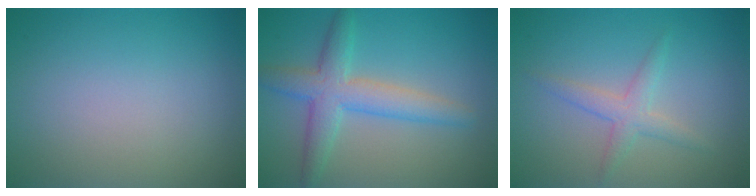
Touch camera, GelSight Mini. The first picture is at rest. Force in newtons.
{"total": 4.6, "press": 4.6, "slide": 0.1}
{"total": 2.2, "press": 2.2, "slide": 0.0}